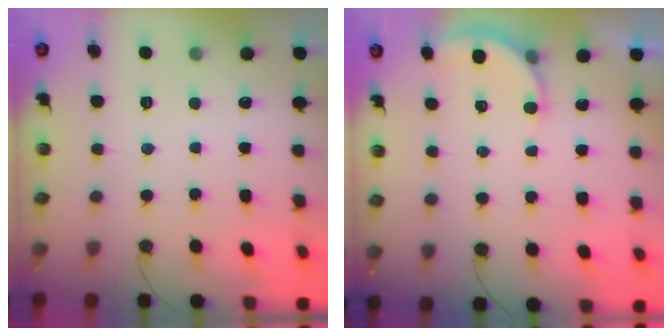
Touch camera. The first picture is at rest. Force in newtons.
{"total": 3.5, "press": 3.5, "slide": 0.3}